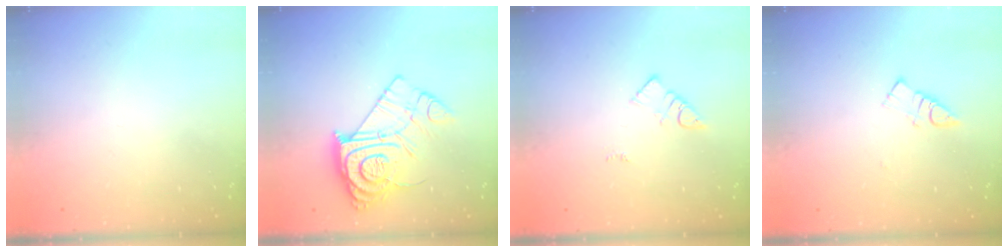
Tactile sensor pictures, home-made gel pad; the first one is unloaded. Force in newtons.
{"total": 14.6, "press": 14.5, "slide": 1.4}
{"total": 3.0, "press": 3.0, "slide": 0.2}
{"total": 3.9, "press": 3.9, "slide": 0.5}